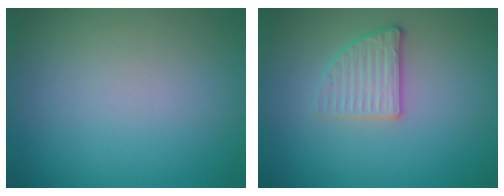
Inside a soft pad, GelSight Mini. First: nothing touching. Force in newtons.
{"total": 2.8, "press": 2.3, "slide": 1.6}